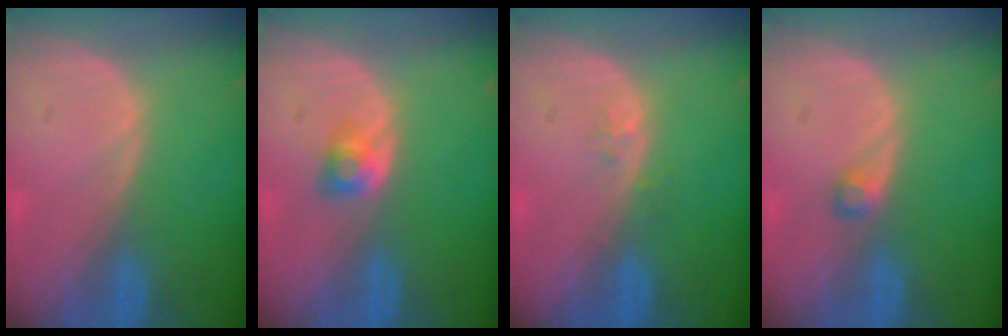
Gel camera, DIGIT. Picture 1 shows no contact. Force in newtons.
{"total": 2.7, "press": 2.4, "slide": 1.2}
{"total": 0.9, "press": 0.9, "slide": 0.2}
{"total": 1.5, "press": 1.4, "slide": 0.2}